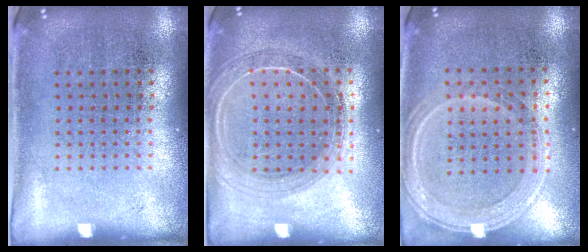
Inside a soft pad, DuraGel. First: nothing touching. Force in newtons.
{"total": 1.7, "press": 1.6, "slide": 0.6}
{"total": 1.2, "press": 1.2, "slide": 0.4}